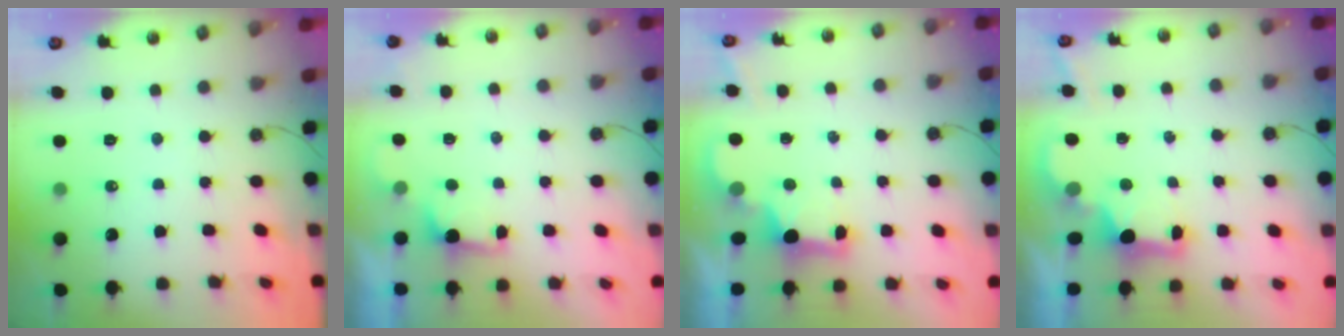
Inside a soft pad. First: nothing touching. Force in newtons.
{"total": 1.1, "press": 0.7, "slide": 0.8}
{"total": 2.4, "press": 2.3, "slide": 0.7}
{"total": 2.5, "press": 2.3, "slide": 0.8}